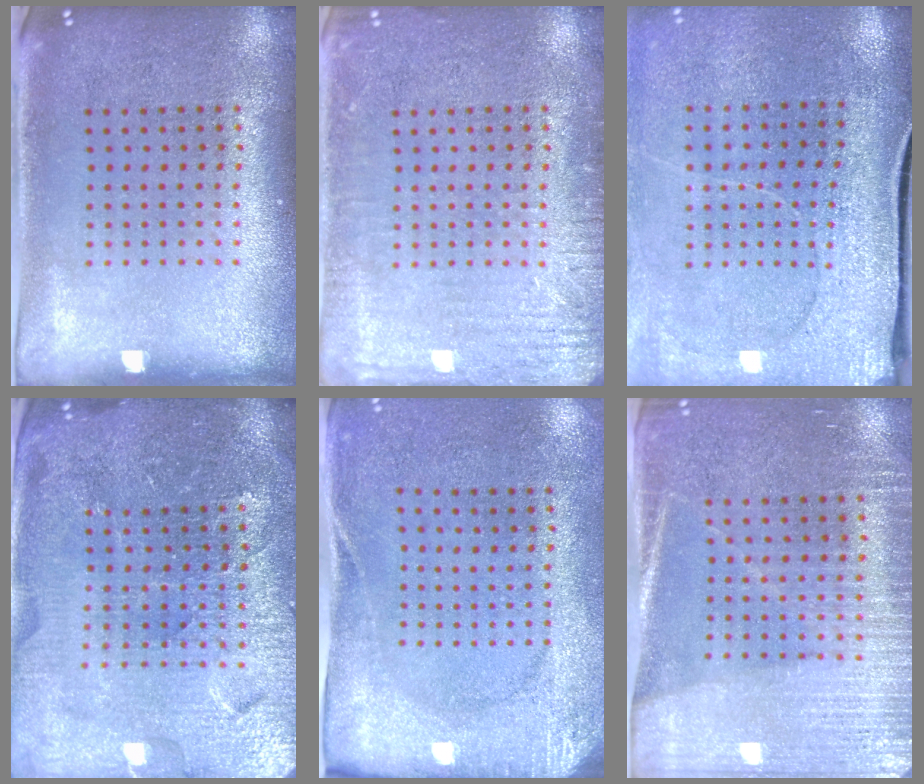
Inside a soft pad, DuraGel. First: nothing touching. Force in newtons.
{"total": 3.0, "press": 3.0, "slide": 0.3}
{"total": 3.0, "press": 2.8, "slide": 1.1}
{"total": 4.8, "press": 4.5, "slide": 1.7}
{"total": 2.7, "press": 2.1, "slide": 1.7}
{"total": 3.3, "press": 2.9, "slide": 1.5}